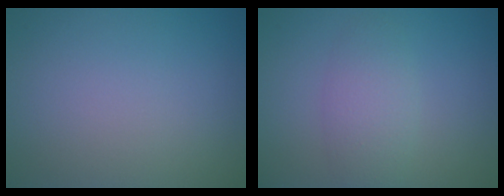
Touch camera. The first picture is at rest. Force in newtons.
{"total": 2.8, "press": 2.8, "slide": 0.1}